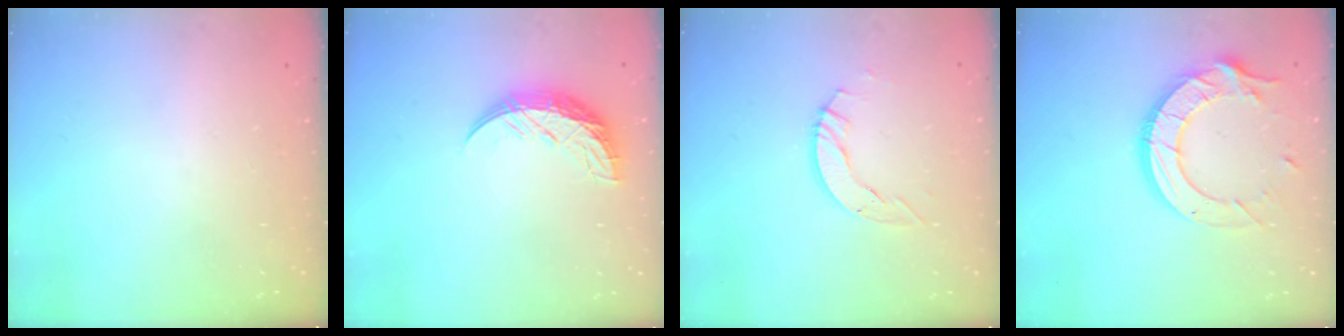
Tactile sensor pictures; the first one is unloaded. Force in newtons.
{"total": 10.7, "press": 10.7, "slide": 0.4}
{"total": 5.0, "press": 5.0, "slide": 0.2}
{"total": 15.2, "press": 15.2, "slide": 1.3}